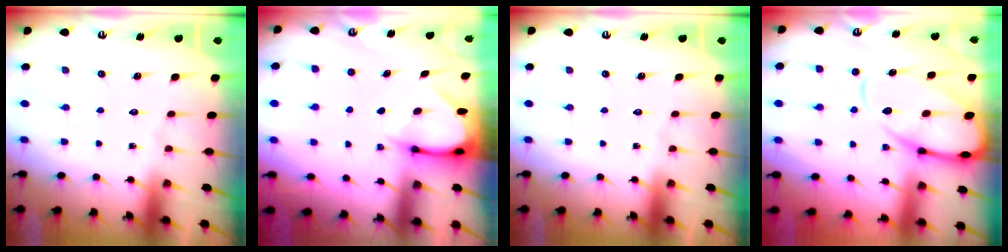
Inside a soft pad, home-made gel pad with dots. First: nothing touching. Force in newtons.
{"total": 3.6, "press": 3.6, "slide": 0.3}
{"total": 0.0}
{"total": 12.6, "press": 12.6, "slide": 1.3}